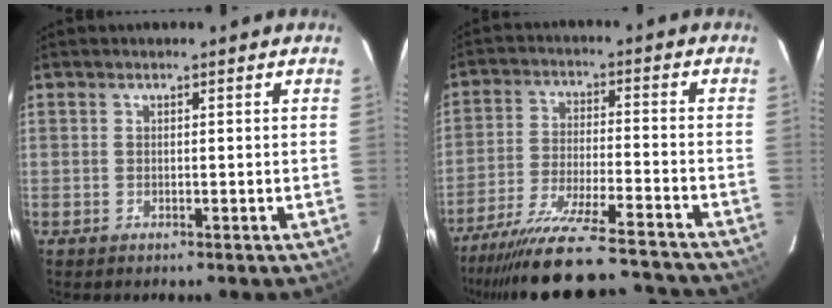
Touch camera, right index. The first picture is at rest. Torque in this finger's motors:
{"motor_torque": [0.98, -1.16, 0.46, 0.14]}